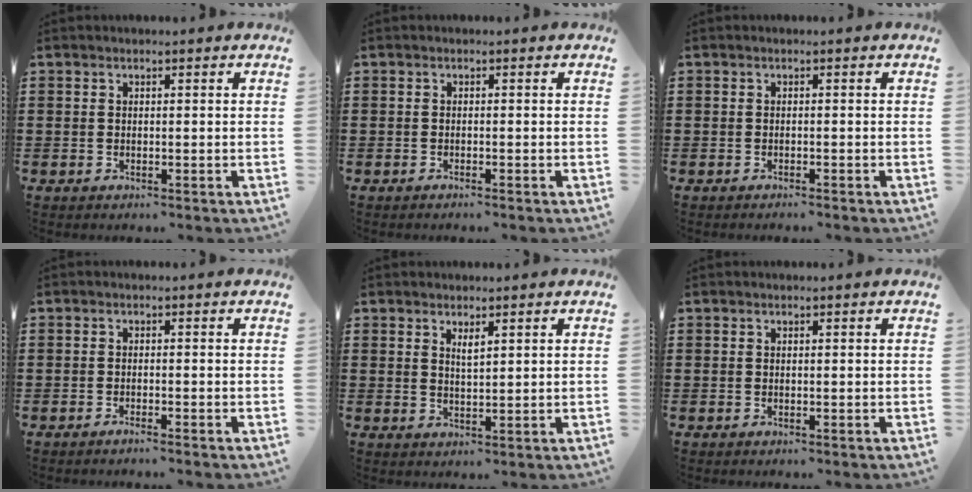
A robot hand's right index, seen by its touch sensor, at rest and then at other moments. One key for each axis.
{"total": 0.5, "fx": -0.5, "fy": -0.1, "fz": 0.2, "tx": -0.004, "ty": -0.002, "tz": -0.010}
{"total": 0.6, "fx": -0.6, "fy": -0.1, "fz": 0.0, "tx": -0.002, "ty": -0.003, "tz": -0.012}
{"total": 1.0, "fx": -1.0, "fy": -0.2, "fz": 0.4, "tx": -0.007, "ty": -0.003, "tz": -0.018}
{"total": 1.8, "fx": 1.1, "fy": 0.5, "fz": 1.3, "tx": -0.026, "ty": 0.002, "tz": 0.020}
{"total": 0.0}